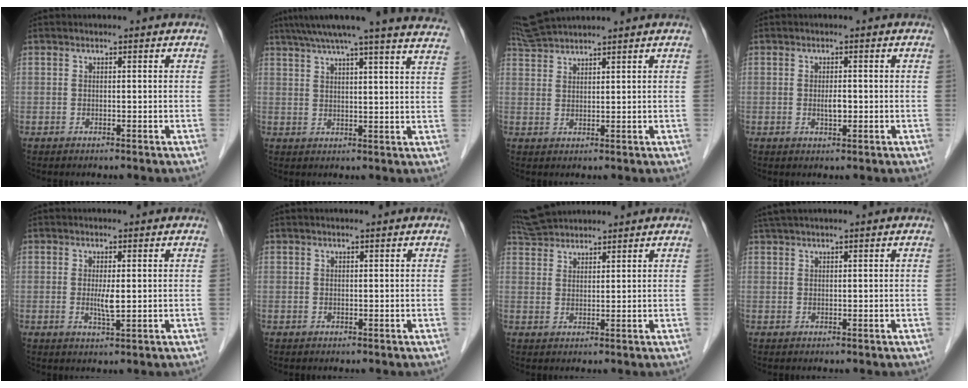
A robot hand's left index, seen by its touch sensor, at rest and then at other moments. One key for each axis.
{"total": 23.7, "fx": 21.1, "fy": 0.1, "fz": 10.9, "tx": -0.167, "ty": -0.013, "tz": 0.258}
{"total": 6.2, "fx": 5.9, "fy": -0.5, "fz": 1.7, "tx": -0.038, "ty": 0.030, "tz": 0.117}
{"total": 1.7, "fx": -0.2, "fy": 0.6, "fz": 1.6, "tx": -0.031, "ty": 0.000, "tz": -0.002}
{"total": 2.6, "fx": 0.2, "fy": 0.2, "fz": 2.5, "tx": -0.051, "ty": -0.007, "tz": 0.005}
{"total": 0.8, "fx": 0.6, "fy": -0.1, "fz": 0.5, "tx": -0.009, "ty": 0.005, "tz": 0.013}
{"total": 7.0, "fx": 6.7, "fy": 1.1, "fz": 1.6, "tx": -0.036, "ty": 0.040, "tz": 0.126}
{"total": 3.8, "fx": 3.2, "fy": -0.3, "fz": 2.1, "tx": -0.037, "ty": 0.030, "tz": 0.062}